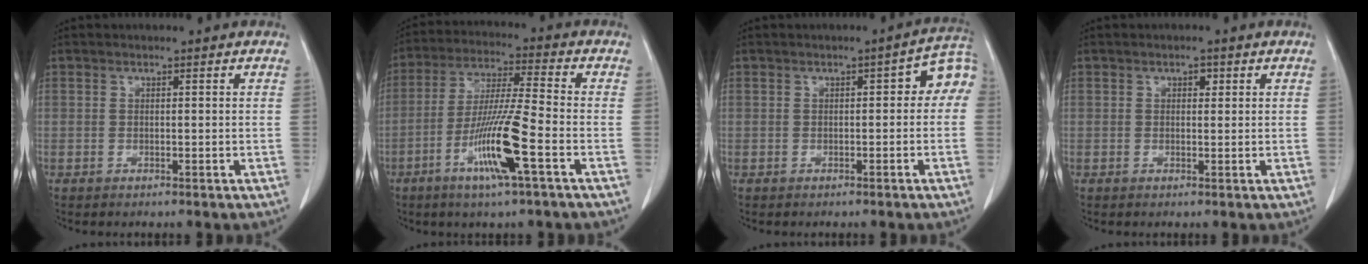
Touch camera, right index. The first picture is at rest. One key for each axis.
{"total": 12.1, "fx": -4.9, "fy": -0.2, "fz": 11.0, "tx": -0.216, "ty": -0.014, "tz": -0.095}
{"total": 5.3, "fx": 0.0, "fy": 2.2, "fz": 4.8, "tx": -0.056, "ty": 0.027, "tz": -0.003}
{"total": 1.2, "fx": 0.5, "fy": 0.7, "fz": 0.8, "tx": -0.009, "ty": 0.000, "tz": 0.006}